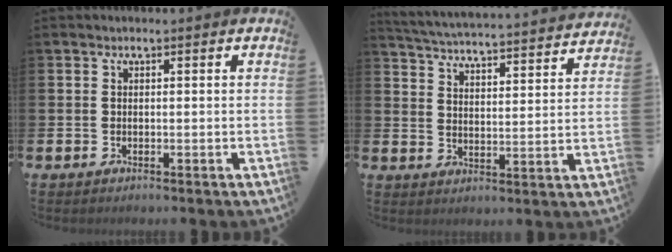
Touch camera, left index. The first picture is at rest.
{"total": 4.8, "force": [4.8, 0.1, 0.7], "torque": [-0.036, -0.046, 0.078]}